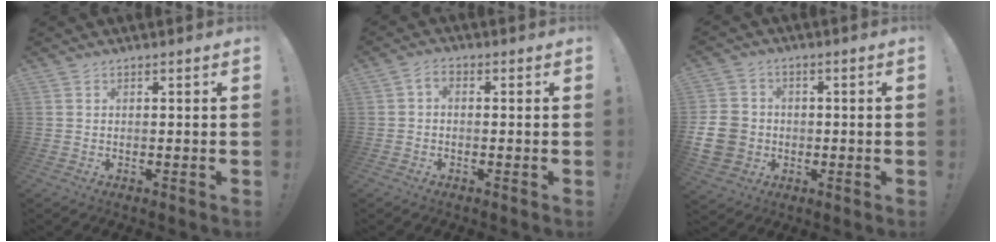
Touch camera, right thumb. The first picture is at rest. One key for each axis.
{"total": 2.1, "fx": -0.8, "fy": 1.1, "fz": 1.6, "tx": -0.025, "ty": 0.006, "tz": -0.015}
{"total": 11.6, "fx": -2.1, "fy": 10.1, "fz": 5.3, "tx": -0.109, "ty": 0.022, "tz": -0.032}